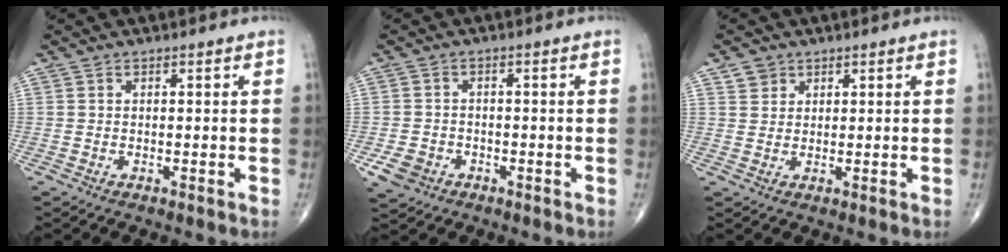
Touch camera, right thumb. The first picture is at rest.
{"total": 4.5, "force": [-2.0, 3.7, 1.6], "torque": [-0.026, 0.008, -0.030]}
{"total": 2.5, "force": [1.5, 1.9, 0.3], "torque": [0.011, -0.006, 0.020]}